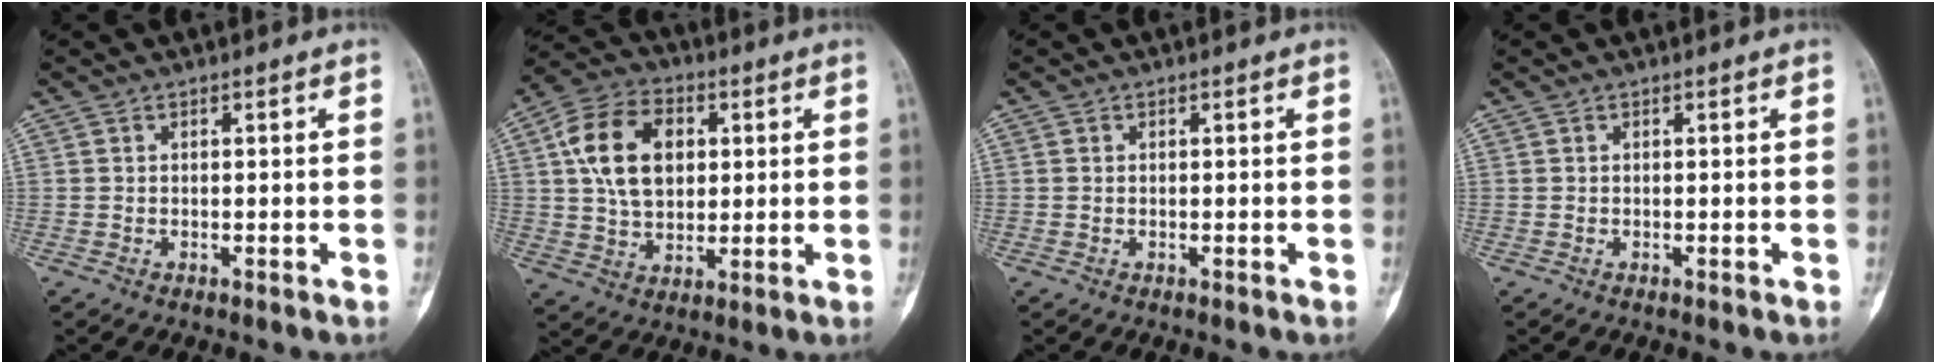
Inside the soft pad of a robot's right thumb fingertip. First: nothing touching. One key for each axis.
{"total": 14.2, "fx": 3.1, "fy": 9.7, "fz": 10.0, "tx": -0.153, "ty": 0.004, "tz": 0.050}
{"total": 0.0}
{"total": 0.0}